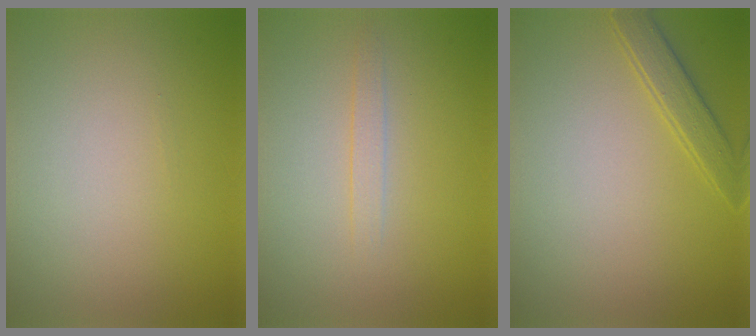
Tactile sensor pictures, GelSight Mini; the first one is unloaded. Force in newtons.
{"total": 1.2, "press": 1.2, "slide": 0.1}
{"total": 1.9, "press": 1.9, "slide": 0.1}